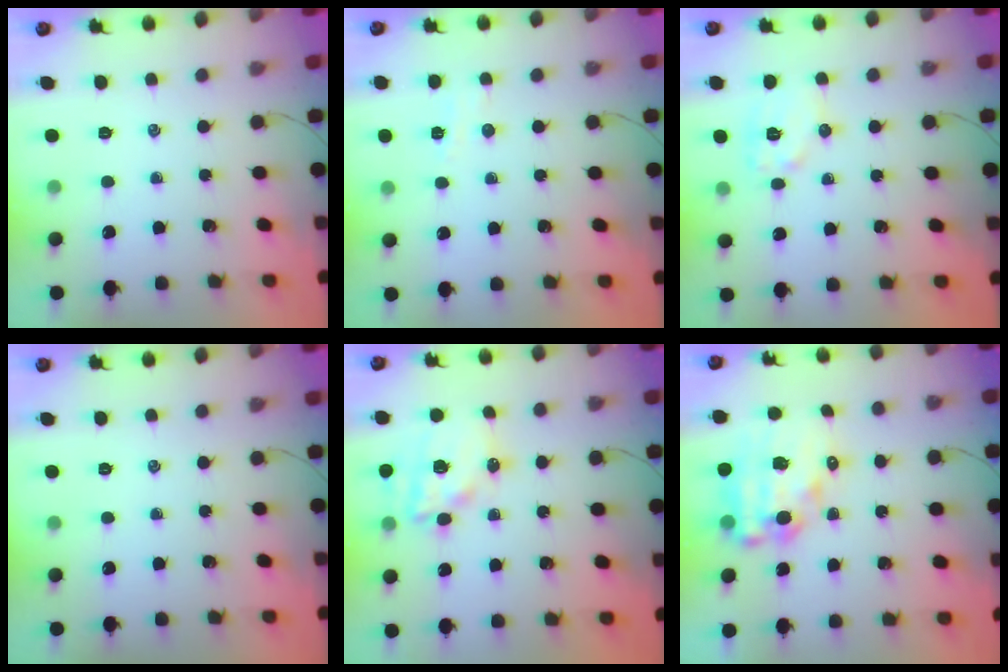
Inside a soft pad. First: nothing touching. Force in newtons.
{"total": 3.4, "press": 3.3, "slide": 1.1}
{"total": 8.7, "press": 8.6, "slide": 0.5}
{"total": 0.0}
{"total": 14.3, "press": 13.8, "slide": 3.5}
{"total": 15.4, "press": 15.0, "slide": 3.6}